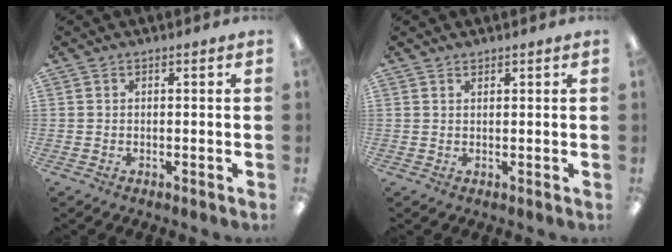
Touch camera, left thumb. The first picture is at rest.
{"total": 1.0, "force": [1.0, 0.2, 0.1], "torque": [-0.002, -0.001, 0.018]}